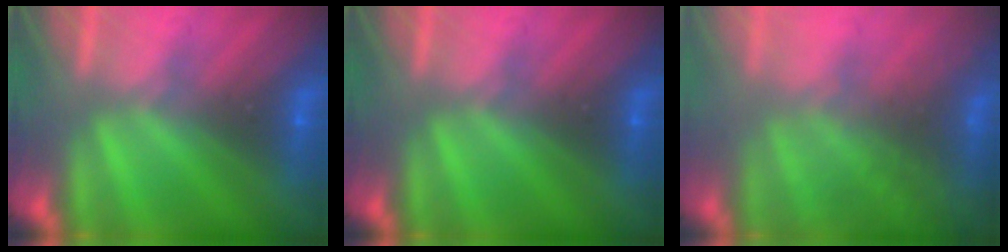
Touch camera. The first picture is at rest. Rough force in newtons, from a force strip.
{"total": 0.0}
{"total": 7.7}